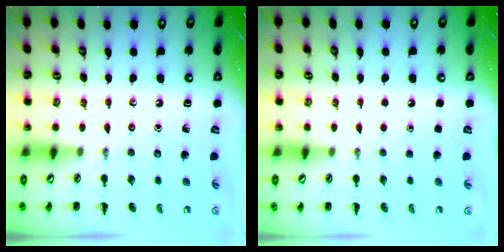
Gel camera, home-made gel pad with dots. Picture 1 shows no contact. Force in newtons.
{"total": 1.8, "press": 1.7, "slide": 0.1}